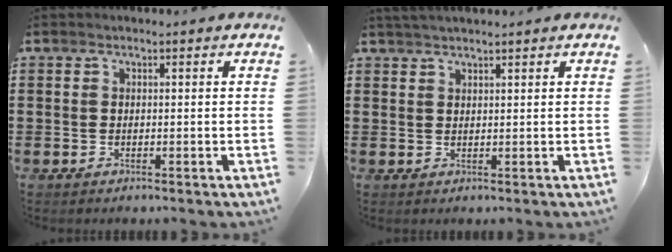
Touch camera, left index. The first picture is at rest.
{"total": 1.5, "force": [1.5, -0.1, 0.4], "torque": [-0.011, 0.000, 0.029]}